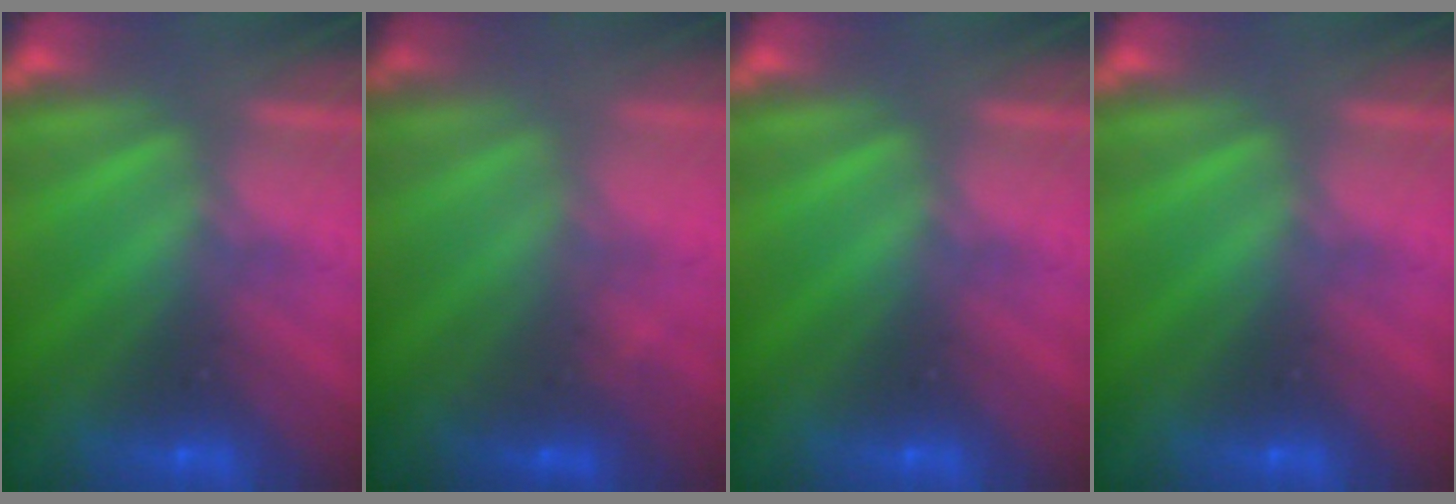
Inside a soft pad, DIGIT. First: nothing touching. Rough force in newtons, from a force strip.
{"total": 1.9}
{"total": 0.0}
{"total": 0.0}